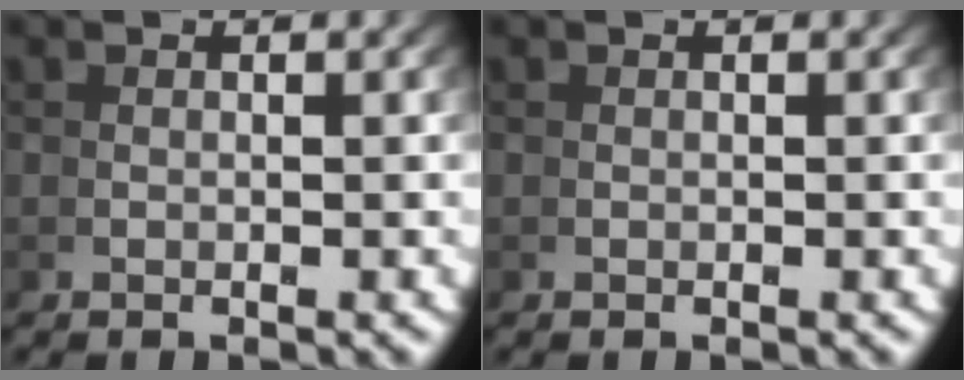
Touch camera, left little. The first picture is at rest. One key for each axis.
{"total": 0.0}